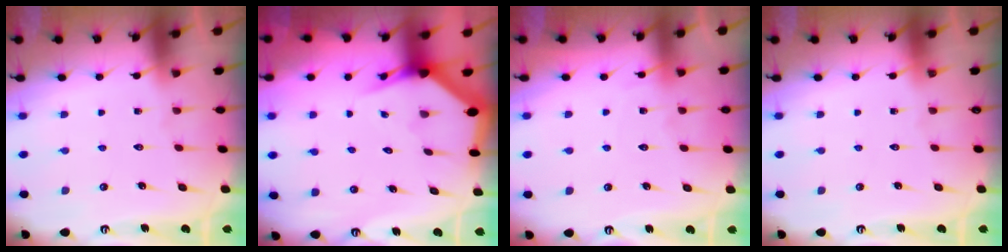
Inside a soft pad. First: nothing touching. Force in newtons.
{"total": 2.9, "press": 2.9, "slide": 0.2}
{"total": 6.4, "press": 6.4, "slide": 0.8}
{"total": 0.0}